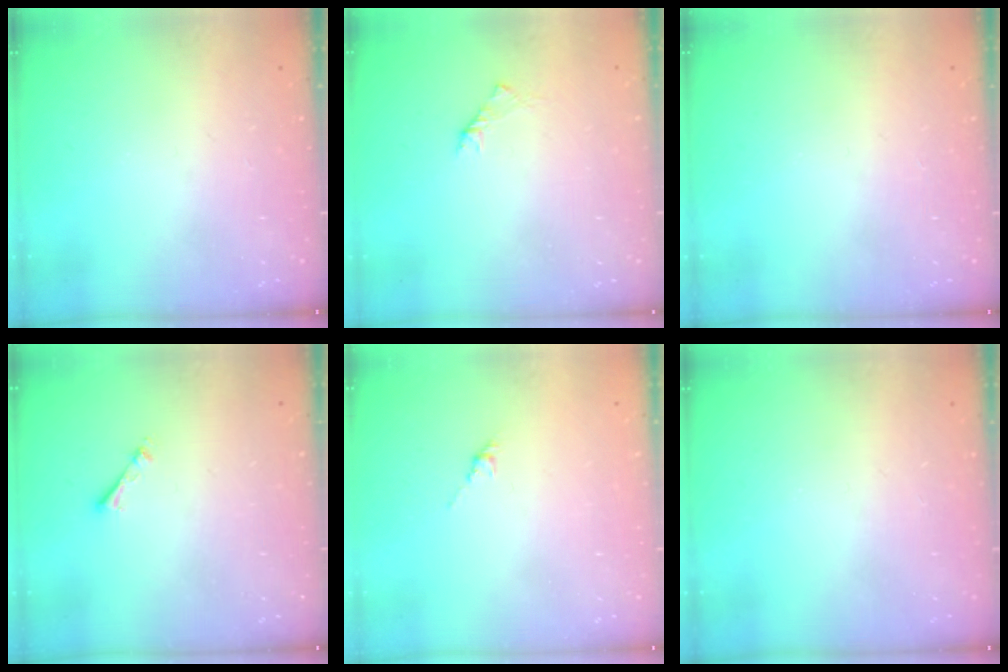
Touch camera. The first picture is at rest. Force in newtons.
{"total": 2.0, "press": 1.9, "slide": 0.6}
{"total": 0.0}
{"total": 2.7, "press": 2.7, "slide": 0.4}
{"total": 3.3, "press": 3.2, "slide": 0.8}
{"total": 0.0}